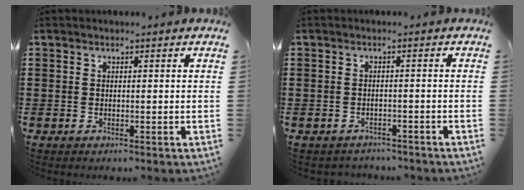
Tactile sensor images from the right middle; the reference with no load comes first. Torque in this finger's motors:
{"motor_torque": [-0.12, 0.38, 0.02, -0.01]}